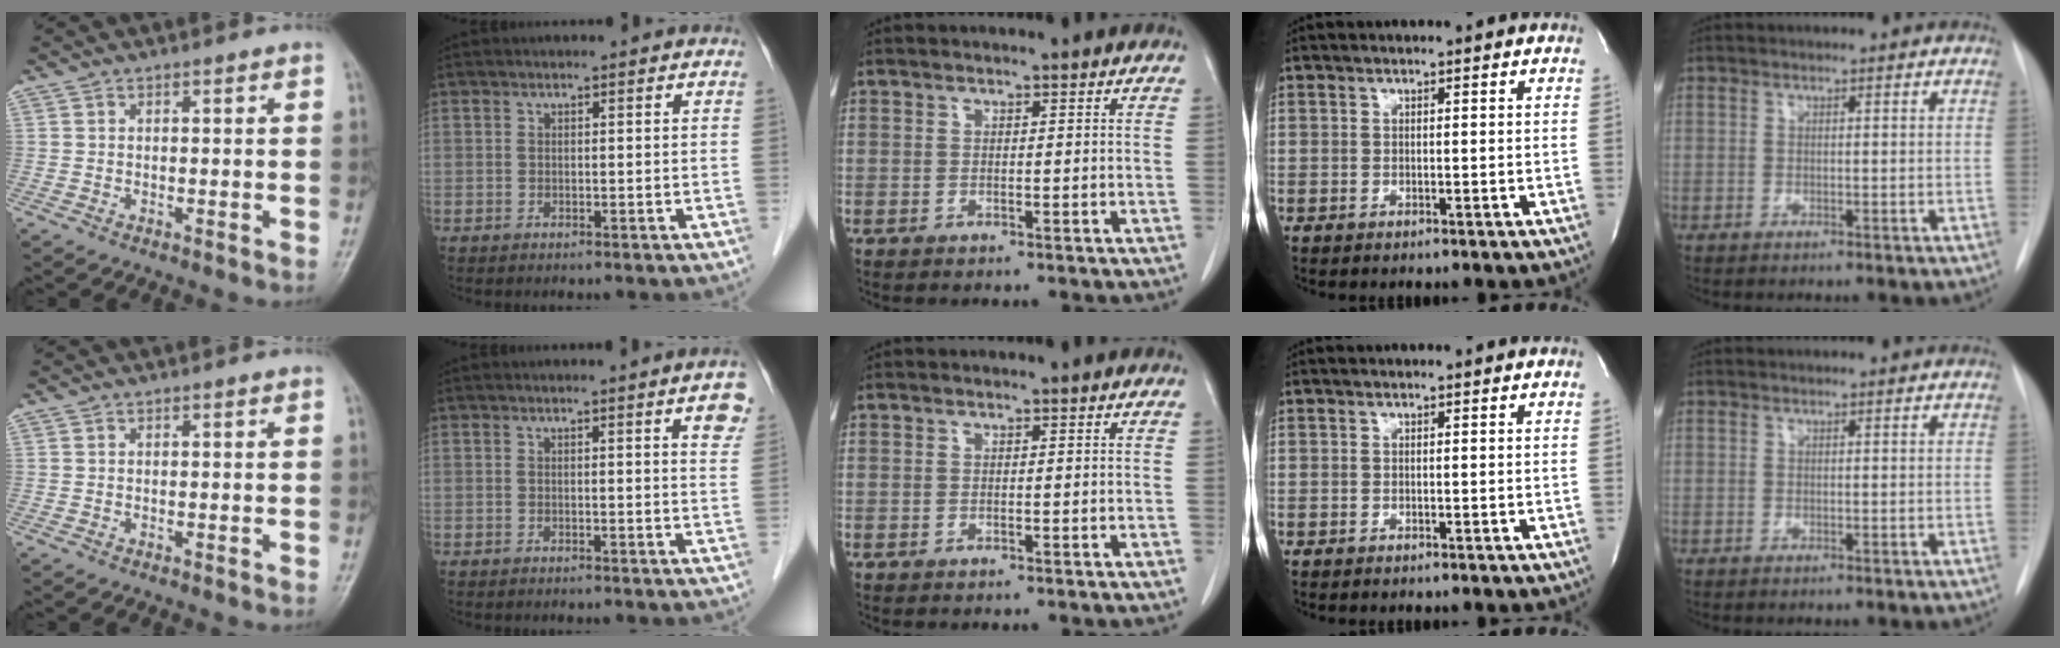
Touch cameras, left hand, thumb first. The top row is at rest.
{"index": {"total": 4.0, "force": [2.2, 0.2, 3.4], "torque": [-0.031, -0.005, 0.018]}}